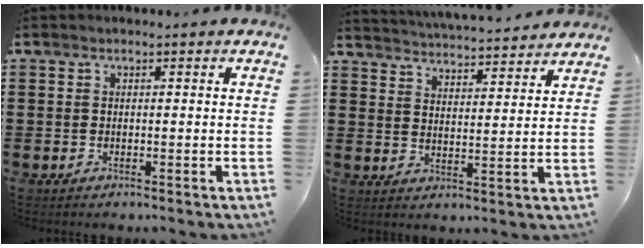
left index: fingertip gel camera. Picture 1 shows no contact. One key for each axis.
{"total": 3.9, "fx": 3.9, "fy": -0.3, "fz": -0.1, "tx": -0.019, "ty": -0.031, "tz": 0.064}